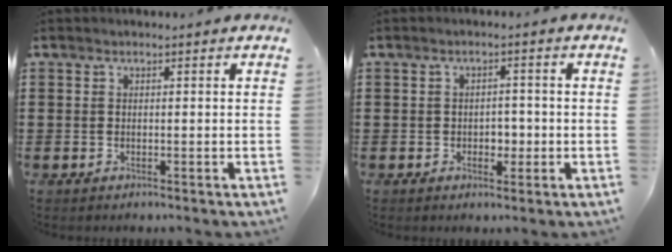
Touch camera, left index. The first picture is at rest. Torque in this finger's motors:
{"motor_torque": [0.10, 0.04, 0.04, 0.02]}